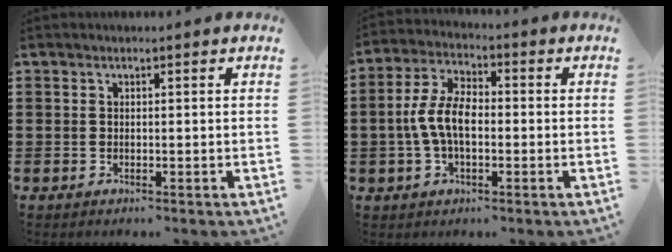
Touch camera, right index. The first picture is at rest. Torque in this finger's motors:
{"motor_torque": [1.36, -0.69, 0.45, 0.21]}